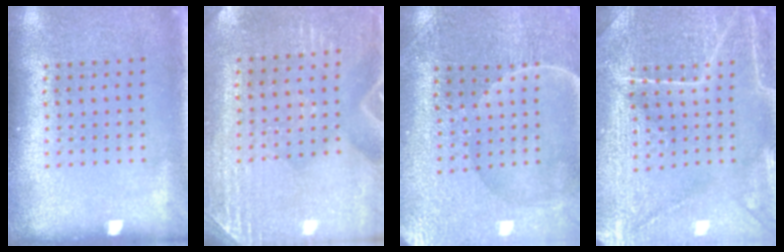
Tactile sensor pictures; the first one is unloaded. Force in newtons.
{"total": 2.9, "press": 2.8, "slide": 0.9}
{"total": 1.9, "press": 1.9, "slide": 0.2}
{"total": 4.1, "press": 4.0, "slide": 1.1}